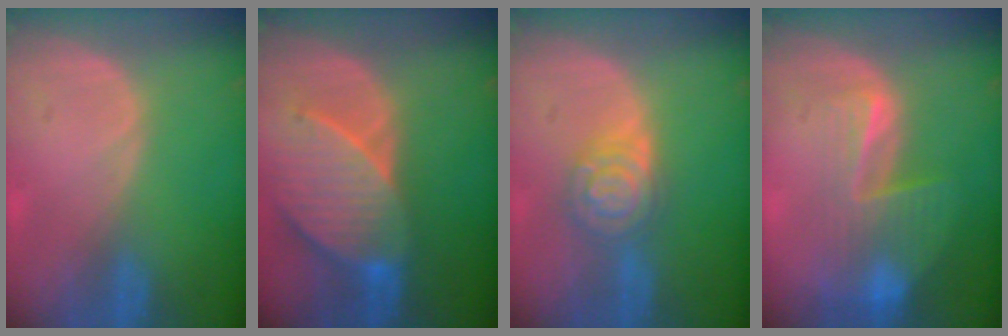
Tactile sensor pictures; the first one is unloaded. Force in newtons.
{"total": 9.5, "press": 8.8, "slide": 3.8}
{"total": 6.3, "press": 6.3, "slide": 0.4}
{"total": 8.3, "press": 7.2, "slide": 4.3}